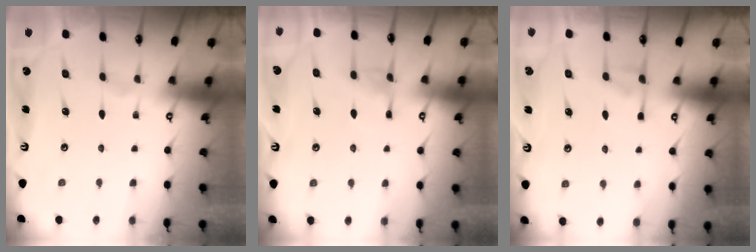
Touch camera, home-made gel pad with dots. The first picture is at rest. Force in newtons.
{"total": 6.6, "press": 6.6, "slide": 0.8}
{"total": 4.5, "press": 4.4, "slide": 0.7}